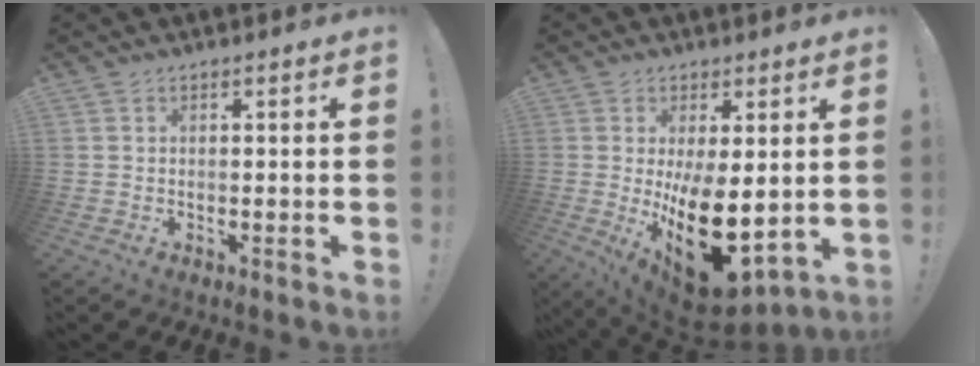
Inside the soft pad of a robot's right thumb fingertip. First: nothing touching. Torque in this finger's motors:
{"motor_torque": [1.55, 3.29, 2.77, 0.00, 0.92]}